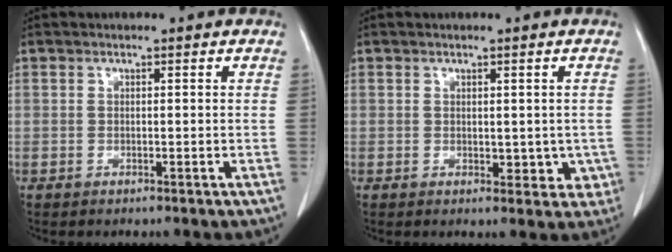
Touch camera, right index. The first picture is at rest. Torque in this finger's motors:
{"motor_torque": [0.03, 0.10, 0.02, 0.00]}